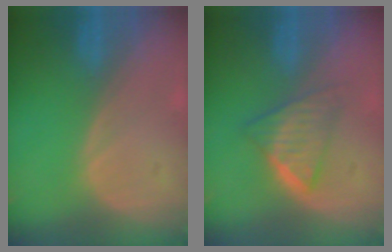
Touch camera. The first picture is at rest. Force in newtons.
{"total": 6.3, "press": 5.4, "slide": 3.3}